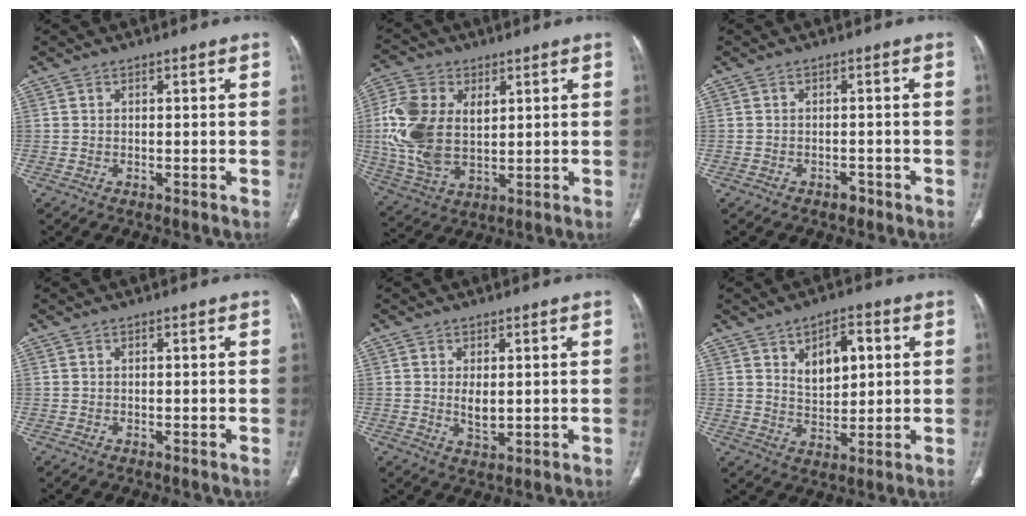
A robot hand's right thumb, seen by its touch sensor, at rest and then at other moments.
{"total": 15.3, "force": [2.7, 10.0, 11.3], "torque": [-0.231, -0.004, 0.055]}
{"total": 1.6, "force": [-1.2, 0.9, 0.6], "torque": [-0.007, 0.006, -0.016]}
{"total": 0.0}
{"total": 3.4, "force": [0.4, 1.7, 3.0], "torque": [-0.047, -0.011, 0.012]}
{"total": 8.8, "force": [3.0, 5.0, 6.6], "torque": [-0.072, -0.011, 0.051]}